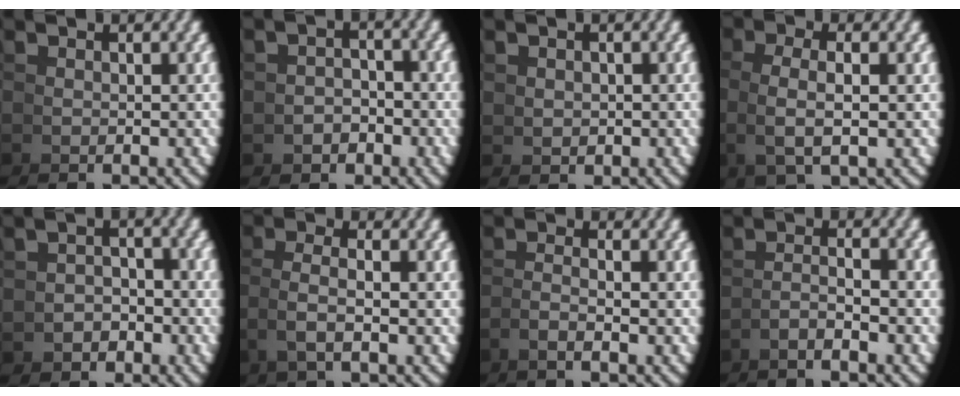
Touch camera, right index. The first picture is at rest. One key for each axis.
{"total": 2.8, "fx": -1.7, "fy": 2.1, "fz": 0.6, "tx": 0.007, "ty": -0.007, "tz": -0.029}
{"total": 0.8, "fx": 0.7, "fy": 0.3, "fz": 0.2, "tx": 0.005, "ty": 0.001, "tz": 0.020}
{"total": 3.1, "fx": 0.9, "fy": 0.3, "fz": 3.0, "tx": -0.053, "ty": 0.007, "tz": 0.023}
{"total": 3.1, "fx": -1.8, "fy": 2.5, "fz": 0.8, "tx": 0.003, "ty": -0.010, "tz": -0.029}
{"total": 2.2, "fx": 0.1, "fy": -0.2, "fz": 2.2, "tx": -0.047, "ty": 0.001, "tz": 0.010}
{"total": 1.8, "fx": -0.8, "fy": -1.2, "fz": 1.1, "tx": -0.021, "ty": 0.001, "tz": -0.012}
{"total": 2.1, "fx": -1.2, "fy": -0.5, "fz": 1.6, "tx": -0.017, "ty": 0.003, "tz": -0.024}